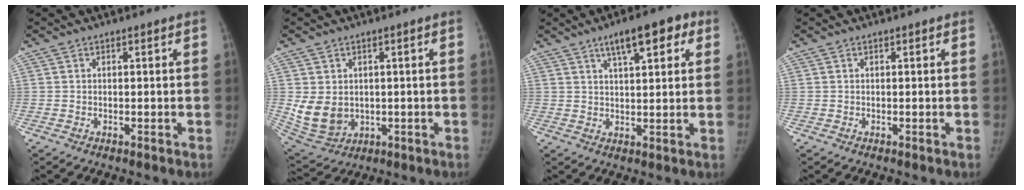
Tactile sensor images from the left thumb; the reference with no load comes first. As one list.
[{"total": 8.6, "force": [0.3, 7.0, 5.0], "torque": [-0.082, -0.013, 0.032]}, {"total": 9.2, "force": [4.7, 3.2, 7.2], "torque": [-0.089, -0.003, 0.068]}, {"total": 0.0}]